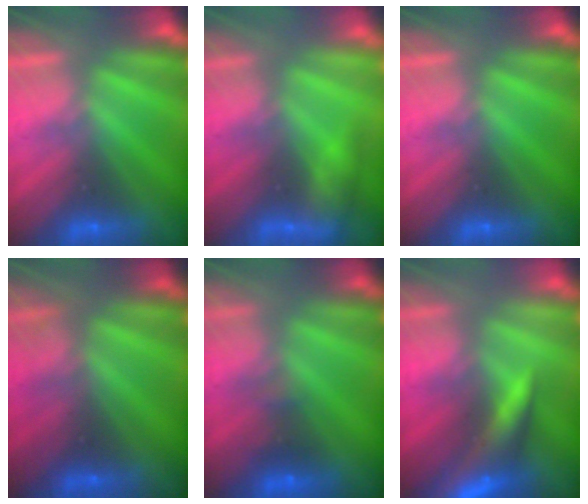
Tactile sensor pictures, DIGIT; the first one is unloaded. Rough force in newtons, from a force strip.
{"total": 3.4}
{"total": 0.0}
{"total": 2.5}
{"total": 4.5}
{"total": 8.9}